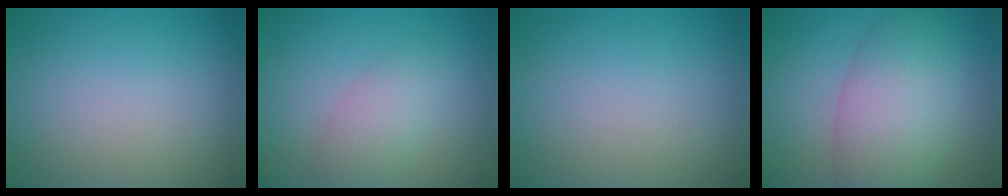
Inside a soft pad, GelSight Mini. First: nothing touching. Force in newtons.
{"total": 3.0, "press": 3.0, "slide": 0.1}
{"total": 0.0}
{"total": 7.4, "press": 7.4, "slide": 0.3}